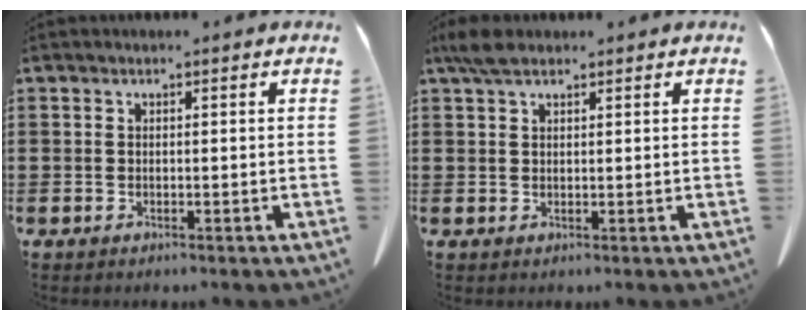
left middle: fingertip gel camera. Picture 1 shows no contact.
{"total": 3.2, "force": [2.2, 1.2, 2.0], "torque": [-0.046, 0.004, 0.041]}